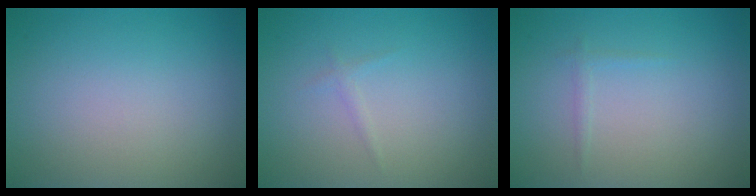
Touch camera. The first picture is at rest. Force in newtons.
{"total": 0.6, "press": 0.6, "slide": 0.1}
{"total": 0.6, "press": 0.6, "slide": 0.0}